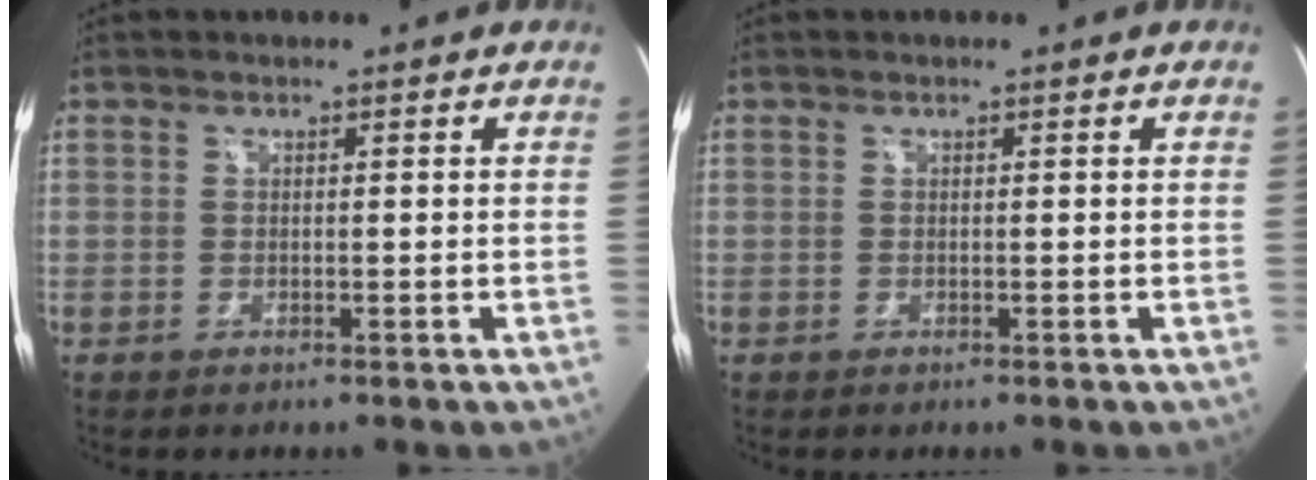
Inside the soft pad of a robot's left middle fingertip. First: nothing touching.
{"total": 0.0}